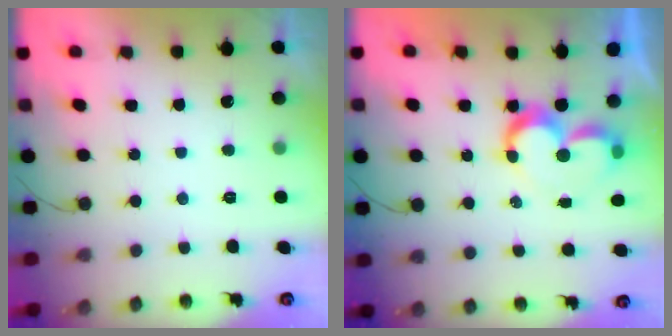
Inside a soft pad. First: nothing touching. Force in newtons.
{"total": 8.8, "press": 8.8, "slide": 0.8}